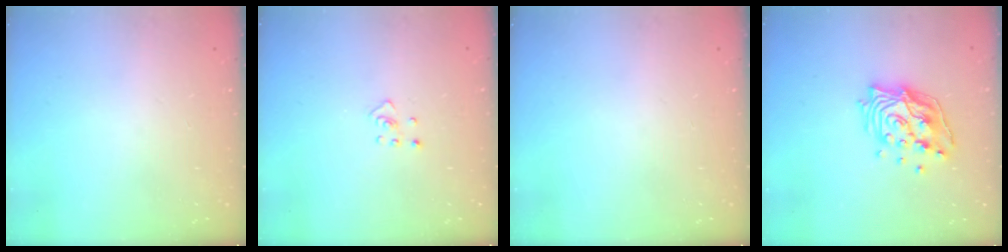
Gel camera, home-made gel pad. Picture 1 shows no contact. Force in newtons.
{"total": 2.4, "press": 2.3, "slide": 0.4}
{"total": 0.0}
{"total": 14.9, "press": 14.8, "slide": 1.4}